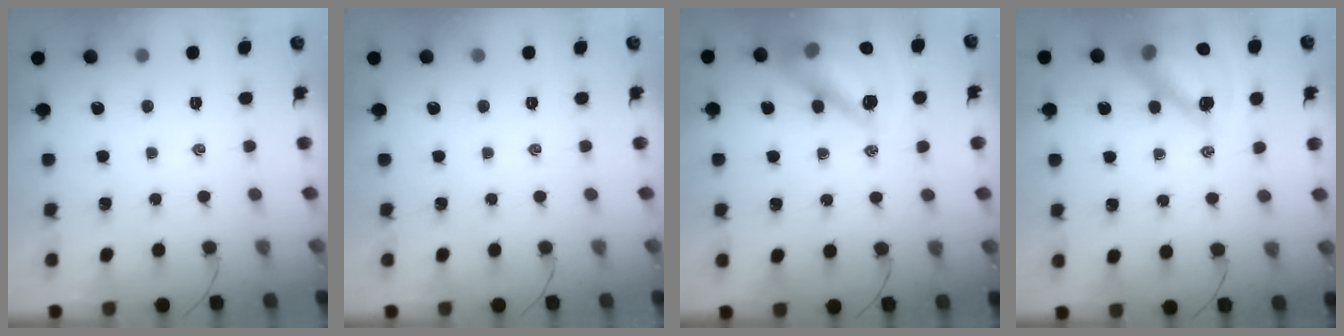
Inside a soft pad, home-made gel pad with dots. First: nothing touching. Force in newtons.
{"total": 0.0}
{"total": 15.4, "press": 15.1, "slide": 2.9}
{"total": 14.1, "press": 13.6, "slide": 4.0}